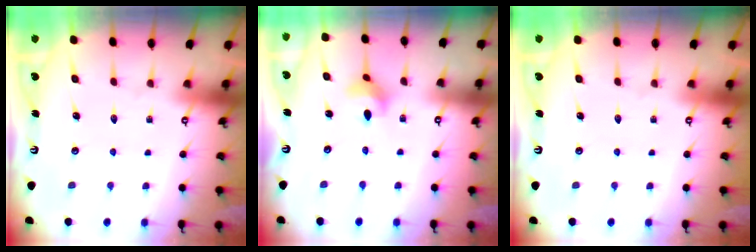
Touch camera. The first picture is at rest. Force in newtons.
{"total": 4.2, "press": 4.2, "slide": 0.5}
{"total": 0.0}